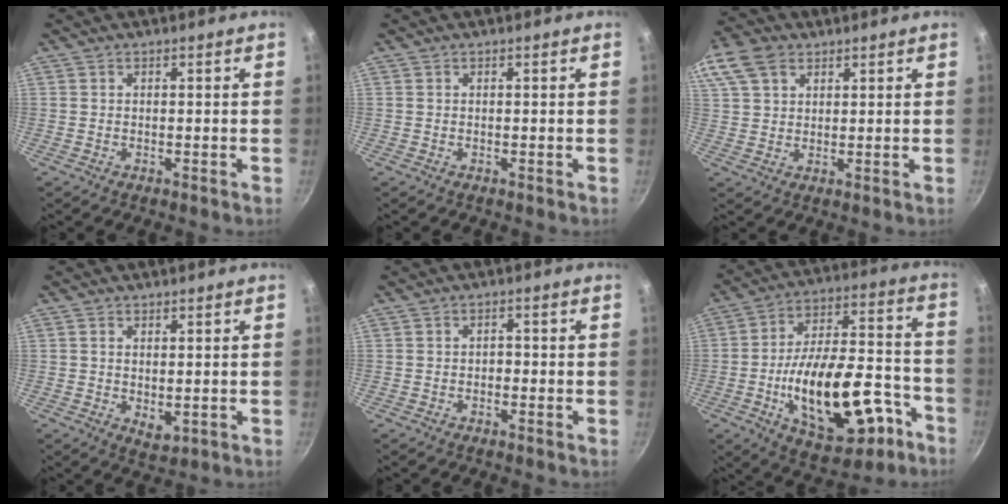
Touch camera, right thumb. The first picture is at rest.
{"total": 0.0}
{"total": 12.3, "force": [6.2, 8.4, 6.4], "torque": [-0.141, 0.023, 0.118]}
{"total": 3.2, "force": [0.5, 1.8, 2.5], "torque": [-0.038, -0.008, 0.011]}
{"total": 1.1, "force": [-0.5, 0.8, 0.6], "torque": [-0.005, 0.007, -0.008]}
{"total": 24.9, "force": [-9.1, 12.3, 19.7], "torque": [-0.280, 0.068, -0.117]}